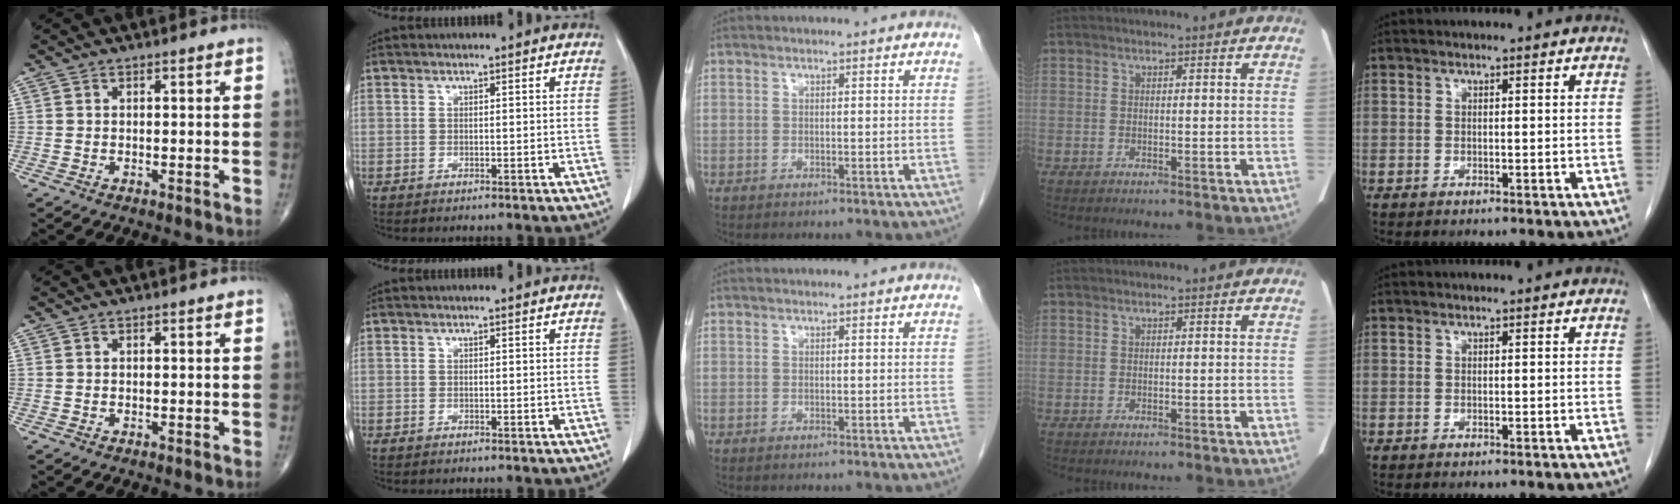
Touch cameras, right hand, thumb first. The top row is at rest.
{}